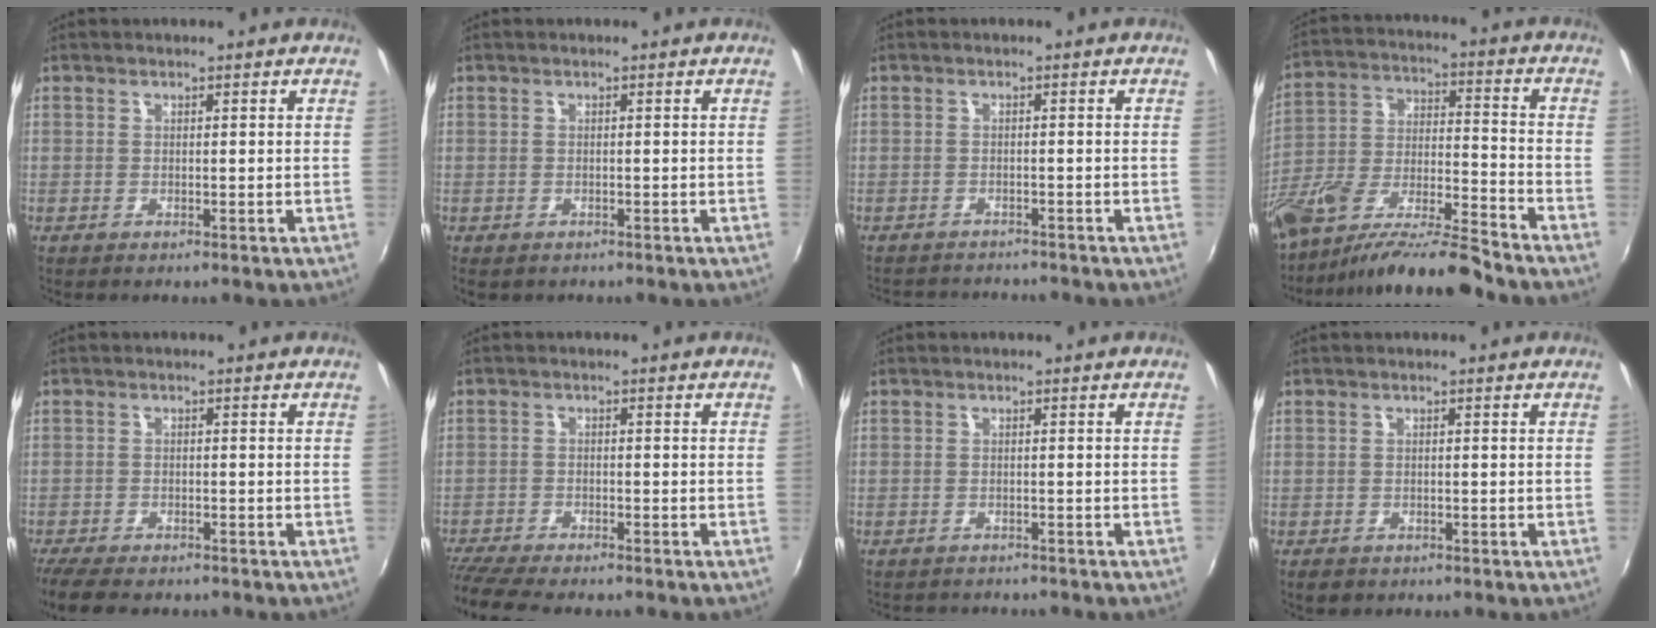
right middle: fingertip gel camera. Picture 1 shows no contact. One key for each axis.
{"total": 1.6, "fx": -1.1, "fy": 0.9, "fz": 0.7, "tx": -0.015, "ty": -0.007, "tz": -0.014}
{"total": 6.1, "fx": -5.8, "fy": 1.3, "fz": 1.4, "tx": -0.040, "ty": -0.008, "tz": -0.086}
{"total": 16.5, "fx": -13.4, "fy": 2.2, "fz": 9.4, "tx": -0.190, "ty": -0.023, "tz": -0.244}
{"total": 8.3, "fx": -7.0, "fy": 2.3, "fz": 3.9, "tx": -0.097, "ty": -0.031, "tz": -0.122}
{"total": 9.1, "fx": -8.1, "fy": 1.2, "fz": 3.9, "tx": -0.107, "ty": -0.035, "tz": -0.140}
{"total": 3.5, "fx": -3.3, "fy": 0.9, "fz": 0.8, "tx": -0.023, "ty": -0.012, "tz": -0.048}
{"total": 2.2, "fx": -1.4, "fy": 1.4, "fz": 0.8, "tx": -0.019, "ty": -0.006, "tz": -0.021}